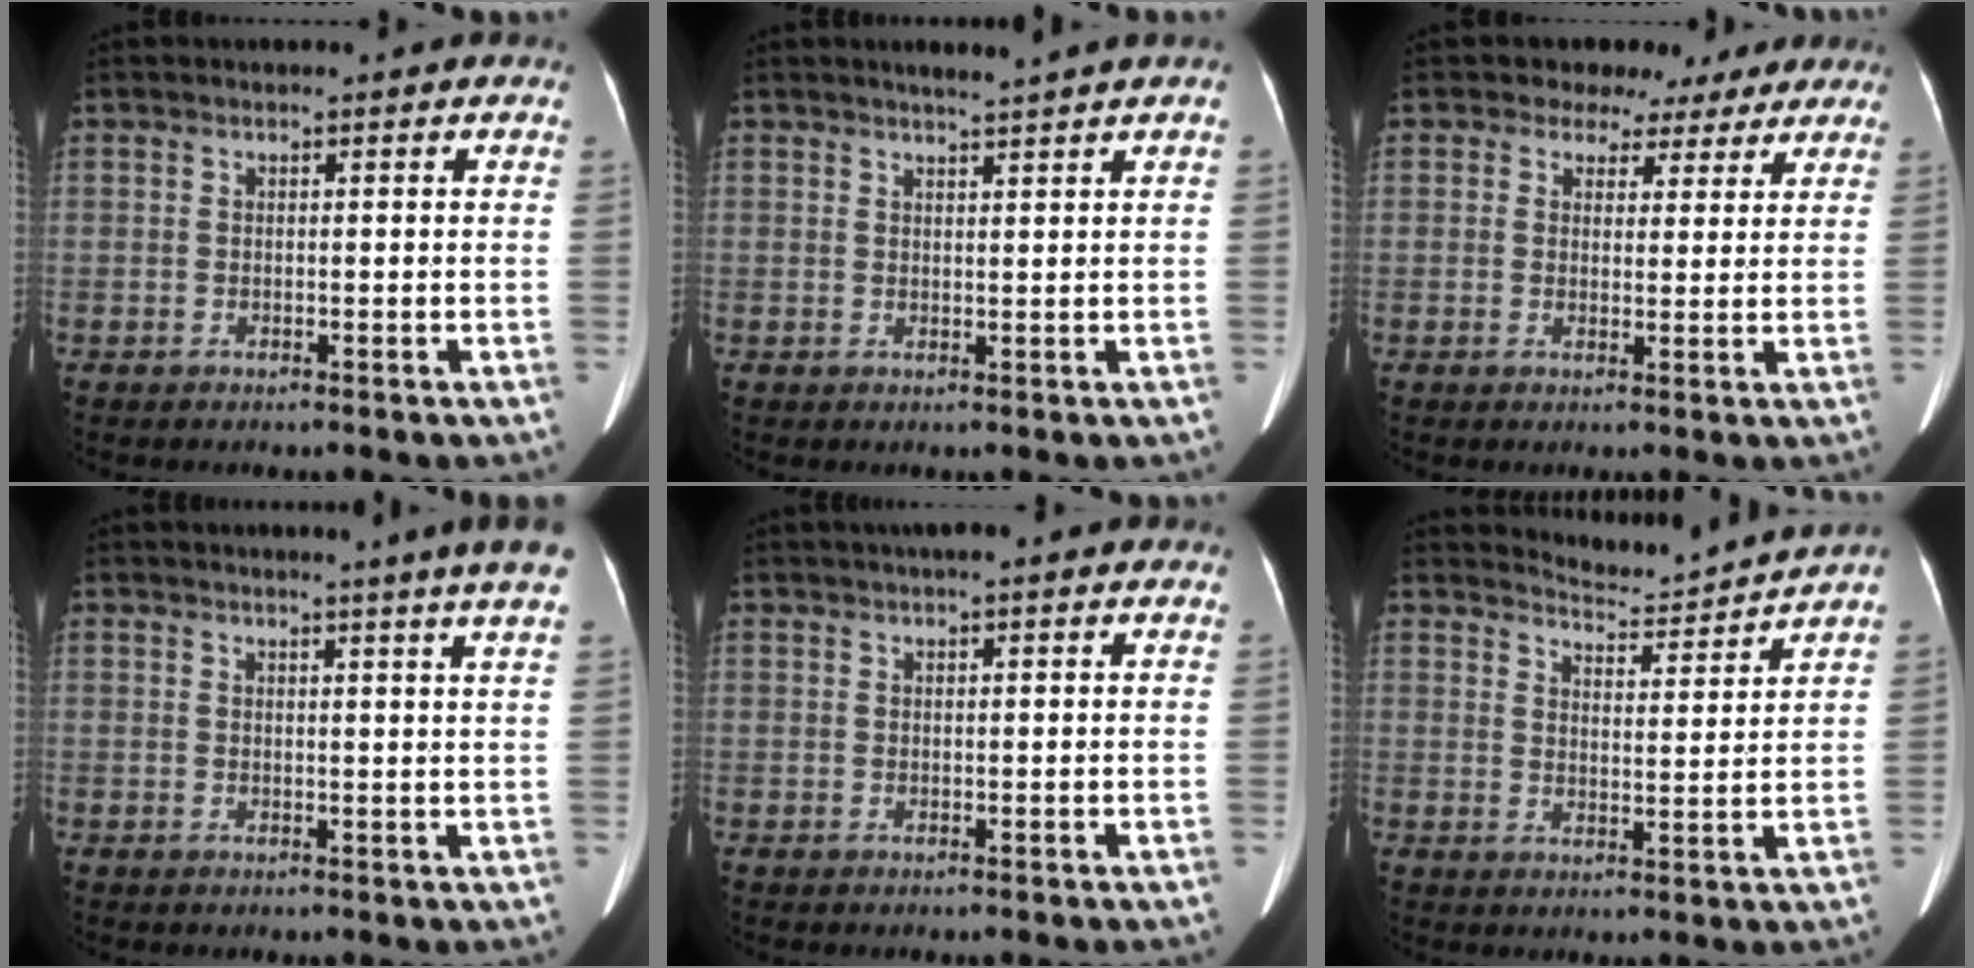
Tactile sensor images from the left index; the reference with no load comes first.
{"total": 2.4, "force": [2.0, -0.8, 1.1], "torque": [-0.011, 0.000, 0.031]}
{"total": 6.1, "force": [4.7, 3.9, 0.6], "torque": [0.001, 0.010, 0.044]}
{"total": 5.6, "force": [4.2, -1.3, 3.4], "torque": [-0.042, -0.004, 0.037]}
{"total": 3.0, "force": [2.1, 0.1, 2.2], "torque": [-0.033, 0.025, 0.032]}
{"total": 5.3, "force": [5.1, -1.3, -1.0], "torque": [-0.001, -0.021, 0.081]}